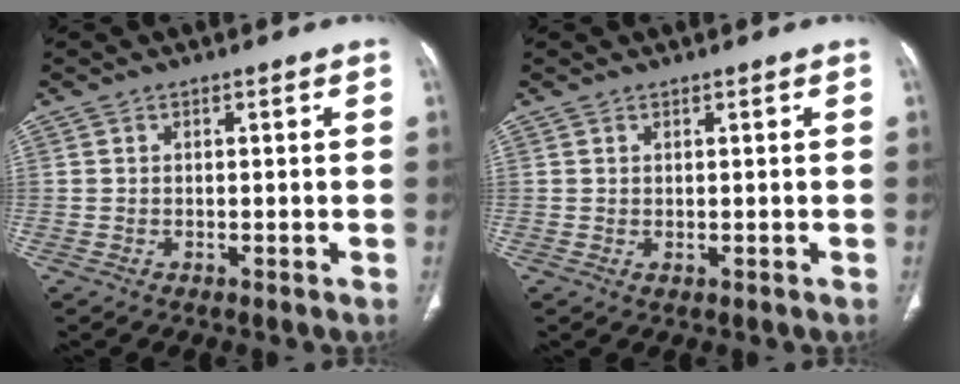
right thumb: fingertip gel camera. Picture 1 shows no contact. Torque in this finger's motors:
{"motor_torque": [-0.32, 0.06, -0.25, -0.12, -0.02]}